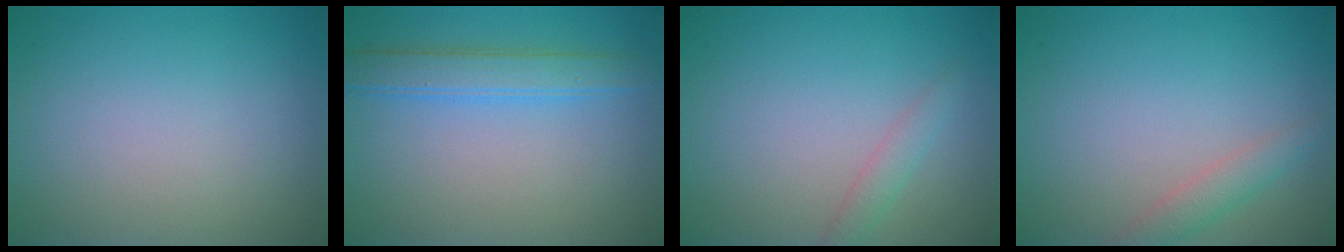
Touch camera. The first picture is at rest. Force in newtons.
{"total": 3.1, "press": 3.1, "slide": 0.2}
{"total": 1.3, "press": 1.3, "slide": 0.1}
{"total": 1.9, "press": 1.9, "slide": 0.0}